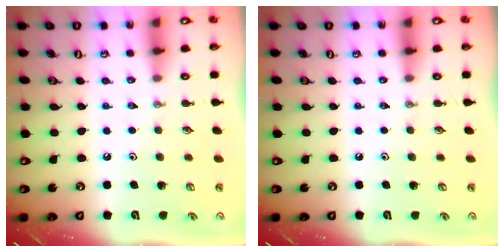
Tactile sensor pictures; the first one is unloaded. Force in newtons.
{"total": 0.0}